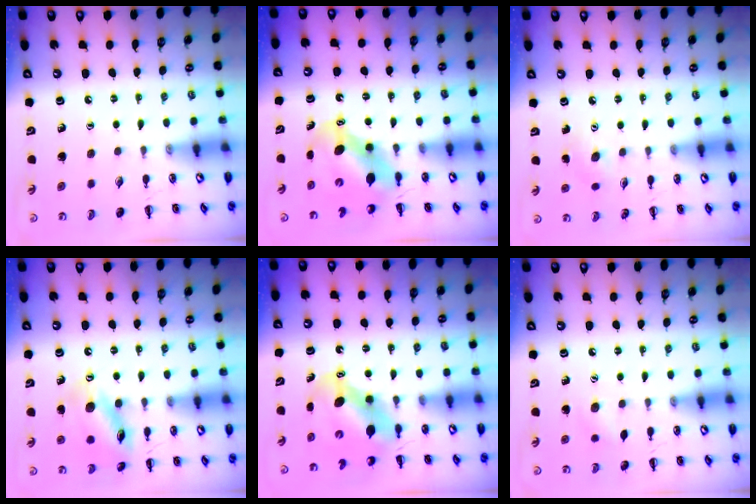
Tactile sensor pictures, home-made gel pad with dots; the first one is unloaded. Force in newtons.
{"total": 6.4, "press": 6.3, "slide": 0.9}
{"total": 6.0, "press": 5.8, "slide": 1.4}
{"total": 13.7, "press": 13.7, "slide": 0.9}
{"total": 6.4, "press": 6.3, "slide": 0.9}
{"total": 6.5, "press": 6.3, "slide": 1.7}